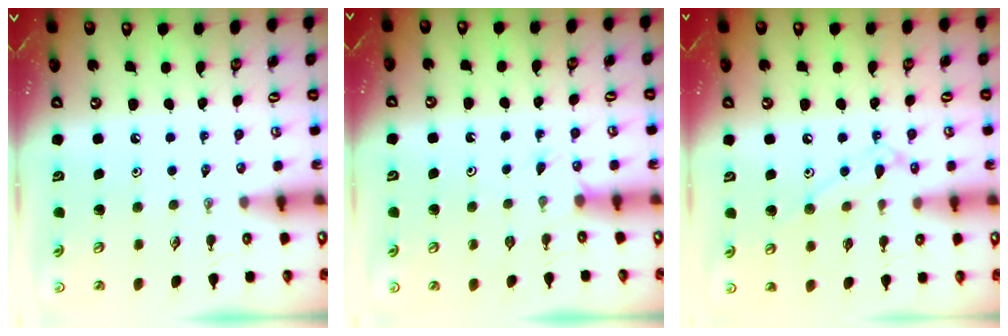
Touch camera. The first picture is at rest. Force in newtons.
{"total": 3.7, "press": 3.7, "slide": 0.4}
{"total": 10.5, "press": 10.4, "slide": 0.7}